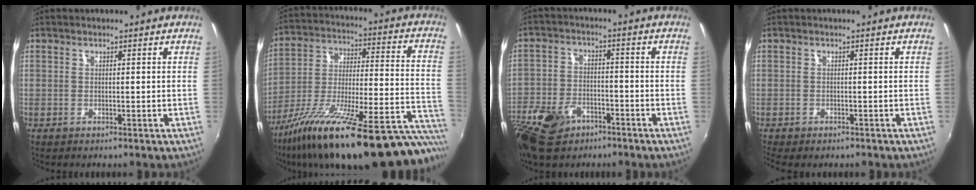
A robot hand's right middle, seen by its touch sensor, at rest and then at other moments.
{"total": 33.6, "force": [-25.6, 6.4, 20.8], "torque": [-0.289, -0.053, -0.379]}
{"total": 13.1, "force": [-8.0, 7.9, 6.8], "torque": [-0.173, -0.013, -0.149]}
{"total": 2.5, "force": [-1.8, 1.0, 1.5], "torque": [-0.031, -0.020, -0.026]}